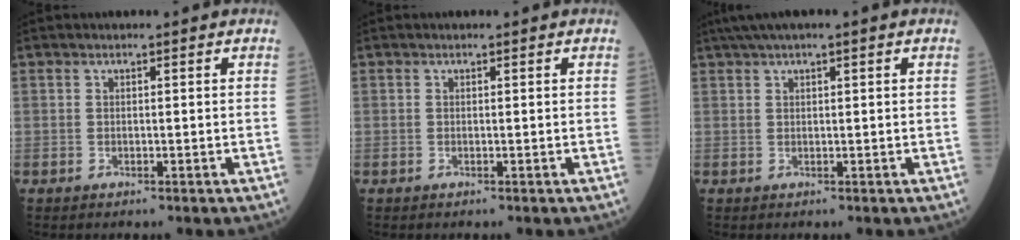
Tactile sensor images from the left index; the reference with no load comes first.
{"total": 0.0}
{"total": 4.2, "force": [2.6, 0.0, 3.2], "torque": [-0.063, 0.028, 0.048]}